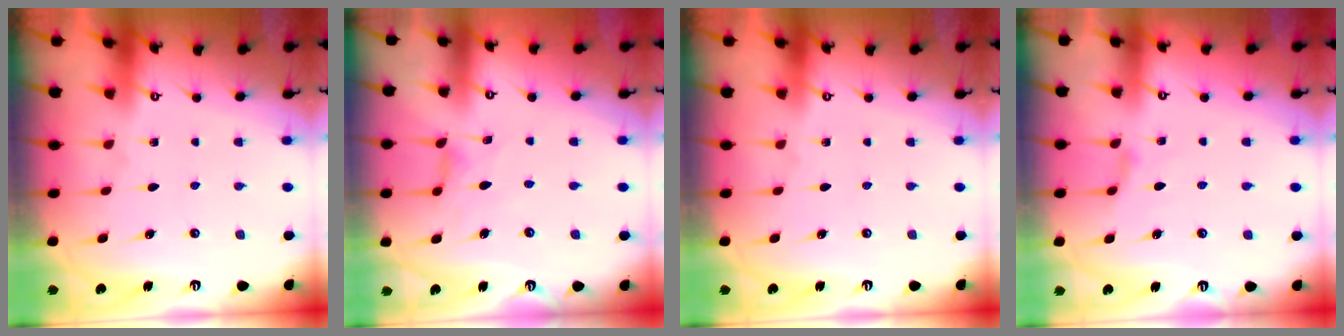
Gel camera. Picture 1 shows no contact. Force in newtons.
{"total": 1.2, "press": 1.2, "slide": 0.3}
{"total": 0.0}
{"total": 1.5, "press": 1.5, "slide": 0.3}